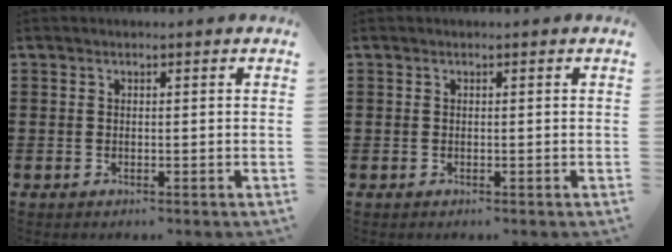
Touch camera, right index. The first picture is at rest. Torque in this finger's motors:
{"motor_torque": [-0.03, 0.03, -0.02, 0.01]}